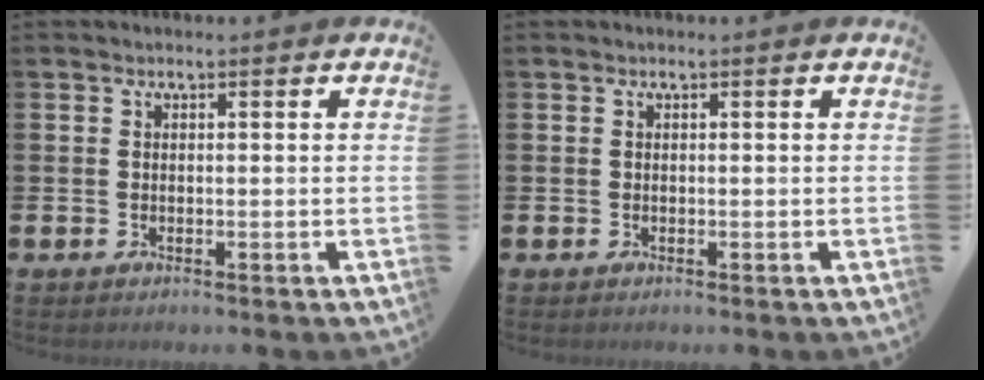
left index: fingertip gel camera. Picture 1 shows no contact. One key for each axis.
{"total": 0.0}